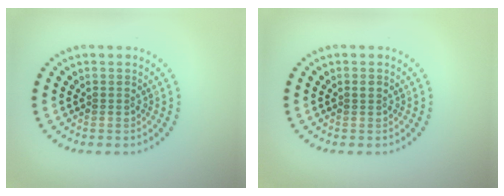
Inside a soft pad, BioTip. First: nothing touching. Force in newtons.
{"total": 0.6, "press": 0.5, "slide": 0.3}